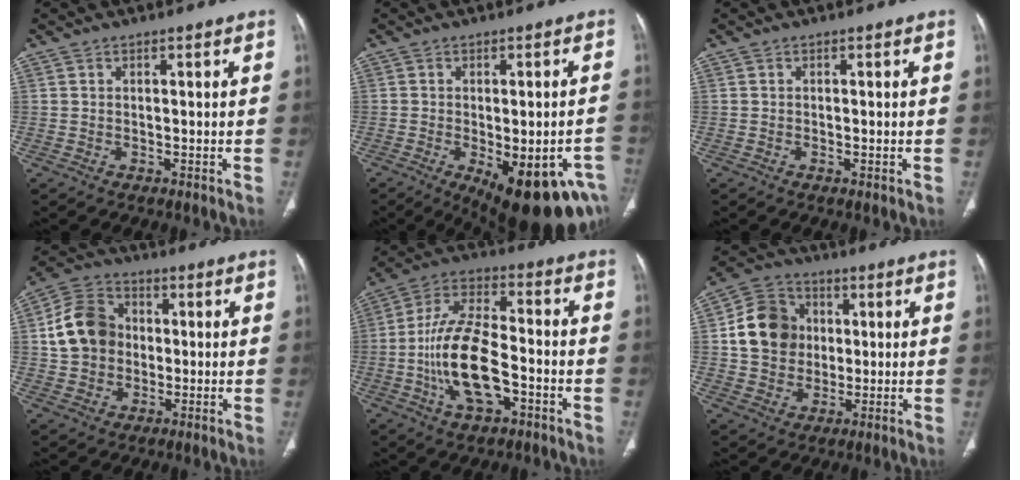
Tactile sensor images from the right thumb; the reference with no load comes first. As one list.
[{"total": 17.3, "force": [-7.6, 6.9, 13.9], "torque": [-0.138, 0.004, -0.087]}, {"total": 0.6, "force": [-0.2, 0.2, 0.5], "torque": [-0.012, -0.002, -0.003]}, {"total": 11.6, "force": [0.5, 9.6, 6.4], "torque": [-0.099, 0.022, 0.002]}, {"total": 16.1, "force": [-4.3, 7.6, 13.6], "torque": [-0.263, 0.033, -0.078]}, {"total": 12.4, "force": [1.2, 10.7, 6.2], "torque": [-0.089, 0.013, 0.017]}]